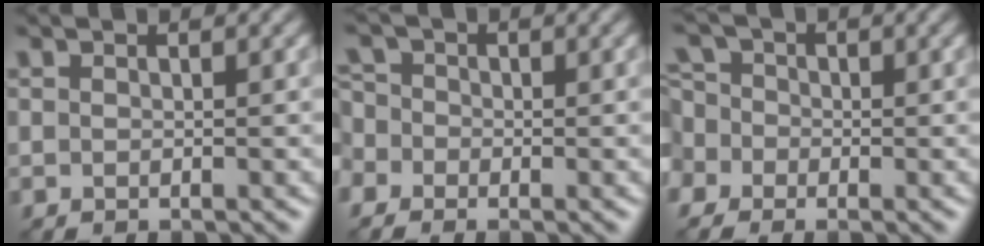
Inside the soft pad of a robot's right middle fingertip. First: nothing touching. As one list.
[{"total": 4.5, "force": [-1.8, 3.3, 2.4], "torque": [-0.048, 0.016, -0.042]}, {"total": 6.0, "force": [-0.8, 5.0, 3.2], "torque": [-0.058, 0.021, -0.046]}]